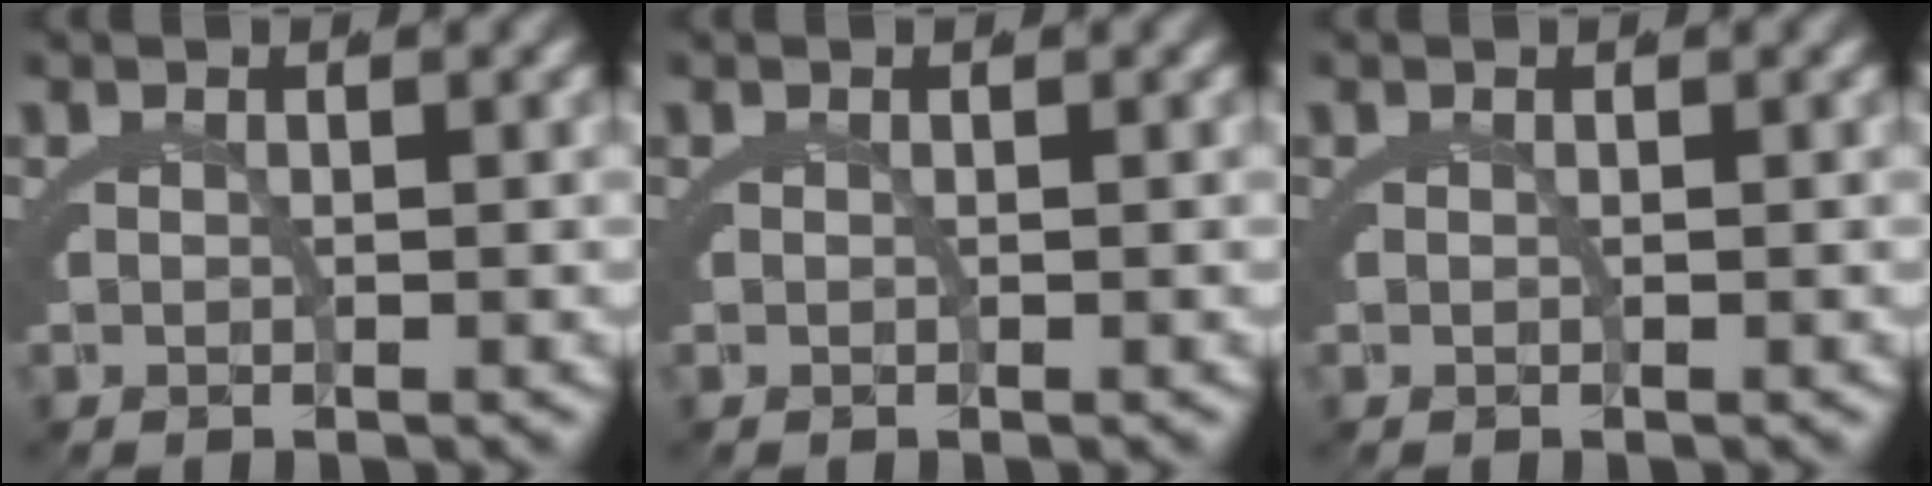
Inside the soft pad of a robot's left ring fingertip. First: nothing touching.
{"total": 0.0}
{"total": 0.0}